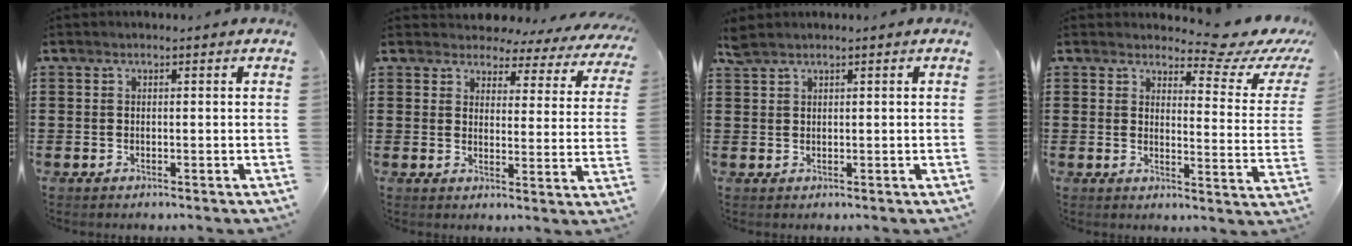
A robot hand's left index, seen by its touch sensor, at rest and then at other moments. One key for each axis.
{"total": 3.8, "fx": 3.5, "fy": 1.3, "fz": 0.7, "tx": -0.036, "ty": -0.018, "tz": 0.057}
{"total": 1.6, "fx": 1.4, "fy": 0.3, "fz": 0.8, "tx": -0.019, "ty": 0.002, "tz": 0.026}
{"total": 6.0, "fx": 5.1, "fy": 1.0, "fz": 2.9, "tx": -0.055, "ty": -0.030, "tz": 0.084}